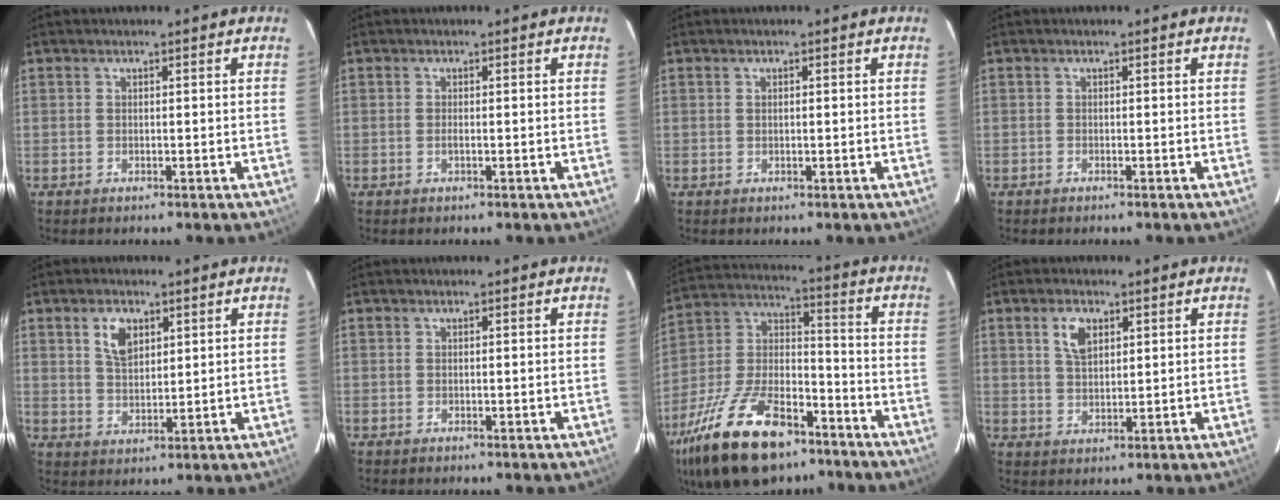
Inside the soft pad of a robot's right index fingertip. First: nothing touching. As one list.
[{"total": 0.6, "force": [-0.2, 0.1, 0.5], "torque": [-0.010, -0.002, -0.004]}, {"total": 0.5, "force": [0.1, 0.2, 0.5], "torque": [-0.010, 0.002, 0.003]}, {"total": 0.0}, {"total": 5.6, "force": [2.7, 3.2, 3.8], "torque": [-0.067, 0.006, 0.053]}, {"total": 0.0}, {"total": 24.2, "force": [-15.0, 11.1, 15.3], "torque": [-0.313, -0.007, -0.255]}, {"total": 4.8, "force": [2.3, 2.6, 3.3], "torque": [-0.059, 0.009, 0.045]}]